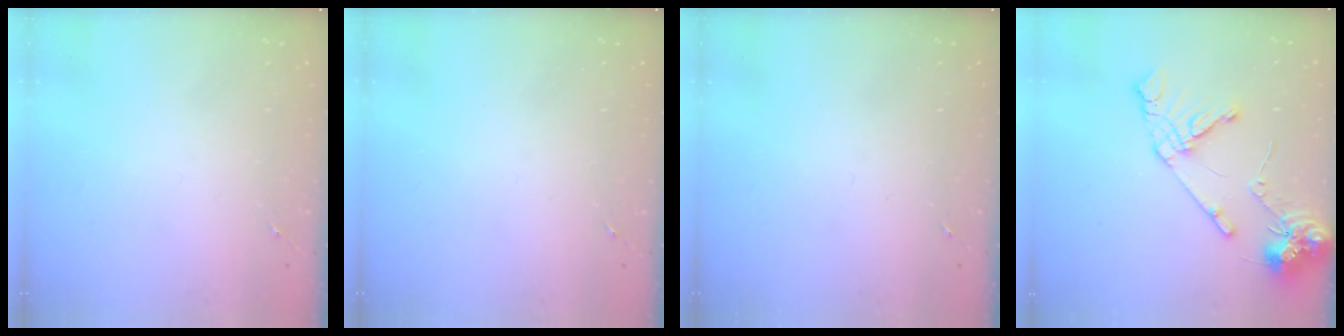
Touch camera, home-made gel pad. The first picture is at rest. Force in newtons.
{"total": 0.0}
{"total": 0.0}
{"total": 15.5, "press": 15.3, "slide": 2.3}